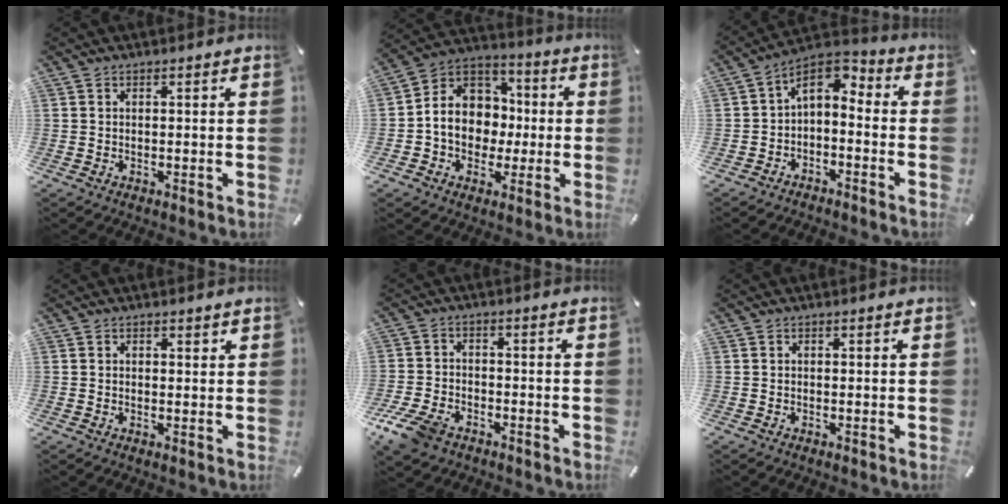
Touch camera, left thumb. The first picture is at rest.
{"total": 11.4, "force": [-1.5, 10.5, 4.3], "torque": [-0.097, 0.002, -0.028]}
{"total": 5.5, "force": [-0.5, 4.0, 3.7], "torque": [-0.067, 0.001, -0.012]}
{"total": 0.8, "force": [0.4, 0.7, 0.3], "torque": [0.001, -0.001, 0.006]}
{"total": 7.5, "force": [-4.9, 4.3, 3.6], "torque": [-0.087, 0.018, -0.096]}
{"total": 0.0}